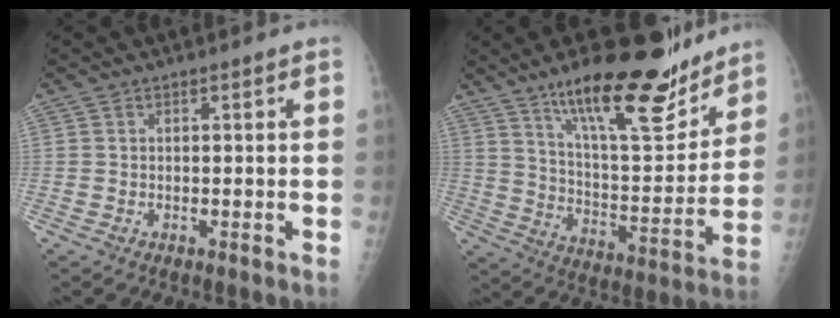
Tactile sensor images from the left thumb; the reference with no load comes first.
{"total": 21.7, "force": [15.5, 6.4, 13.8], "torque": [-0.173, -0.090, 0.251]}